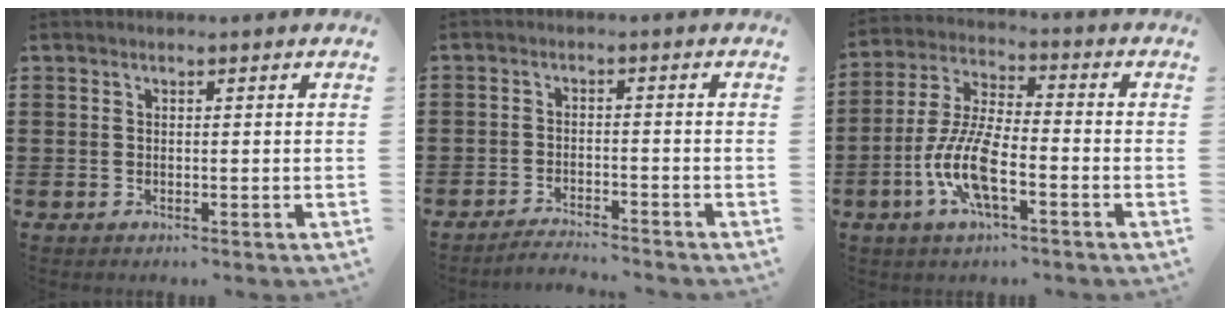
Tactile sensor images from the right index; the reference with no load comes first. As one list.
[{"total": 2.8, "force": [-2.8, -0.2, 0.0], "torque": [-0.006, 0.001, -0.059]}, {"total": 9.6, "force": [-3.6, 3.1, 8.4], "torque": [-0.199, -0.012, -0.074]}]